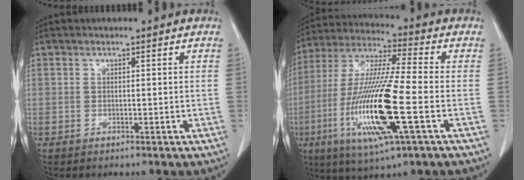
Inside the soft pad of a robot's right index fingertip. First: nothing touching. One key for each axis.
{"total": 18.2, "fx": -4.7, "fy": 1.2, "fz": 17.5, "tx": -0.365, "ty": -0.019, "tz": -0.089}